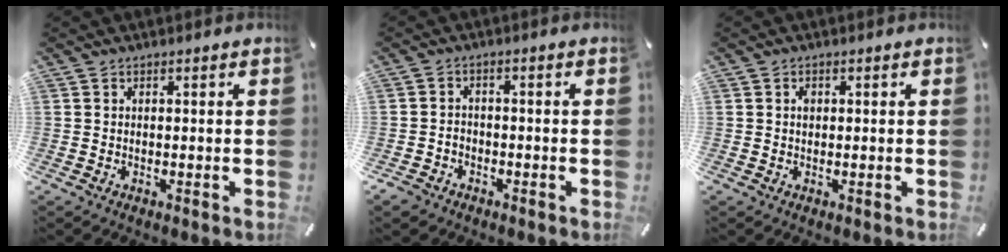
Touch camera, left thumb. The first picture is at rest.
{"total": 3.2, "force": [-2.1, 2.3, 0.7], "torque": [-0.019, 0.010, -0.046]}
{"total": 1.1, "force": [0.2, 0.9, 0.7], "torque": [-0.015, 0.002, 0.003]}